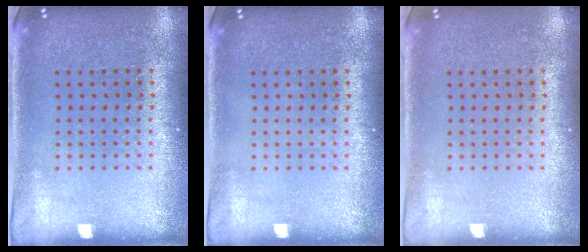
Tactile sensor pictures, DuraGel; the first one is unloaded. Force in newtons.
{"total": 0.0}
{"total": 0.0}